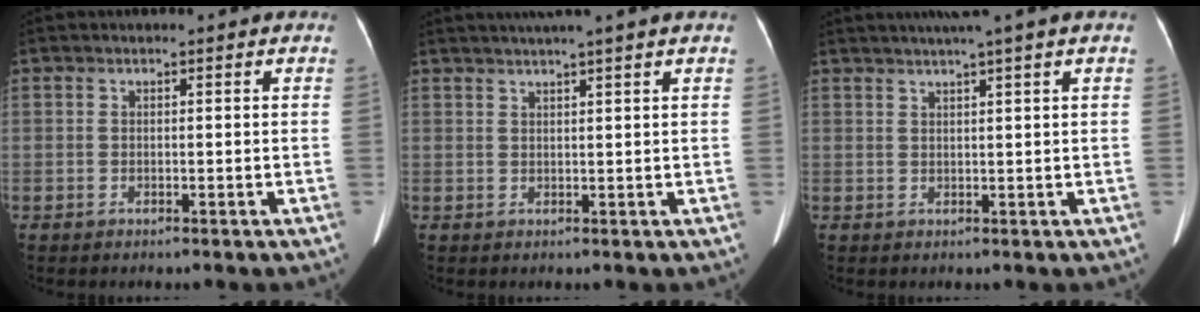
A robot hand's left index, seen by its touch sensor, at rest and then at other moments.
{"total": 5.5, "force": [4.3, -1.1, 3.2], "torque": [-0.046, 0.022, 0.064]}
{"total": 5.7, "force": [4.1, -1.2, 3.8], "torque": [-0.057, 0.022, 0.062]}